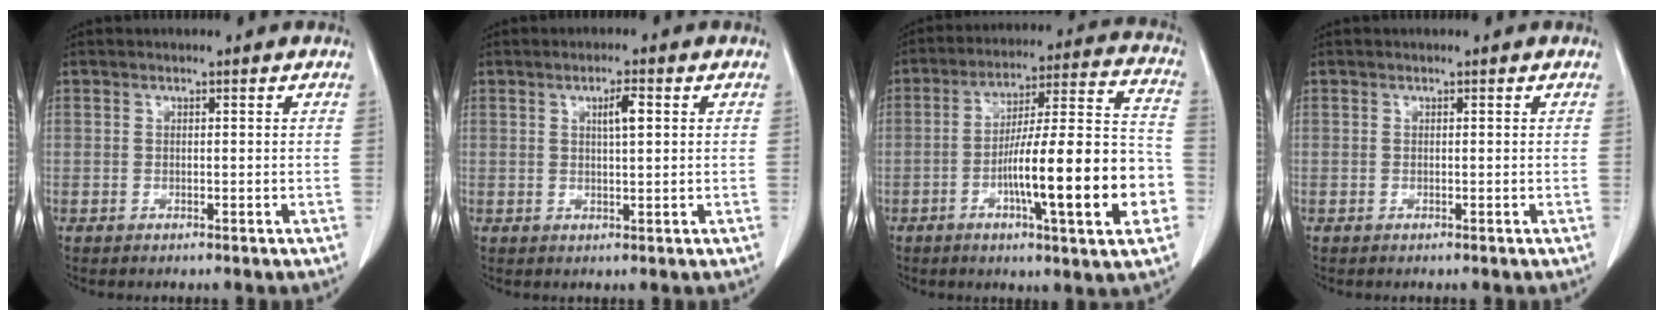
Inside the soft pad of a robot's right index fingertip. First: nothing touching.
{"total": 2.9, "force": [0.9, 0.4, 2.8], "torque": [-0.047, 0.001, 0.015]}
{"total": 19.7, "force": [-5.7, 1.9, 18.8], "torque": [-0.260, 0.015, -0.083]}
{"total": 0.0}